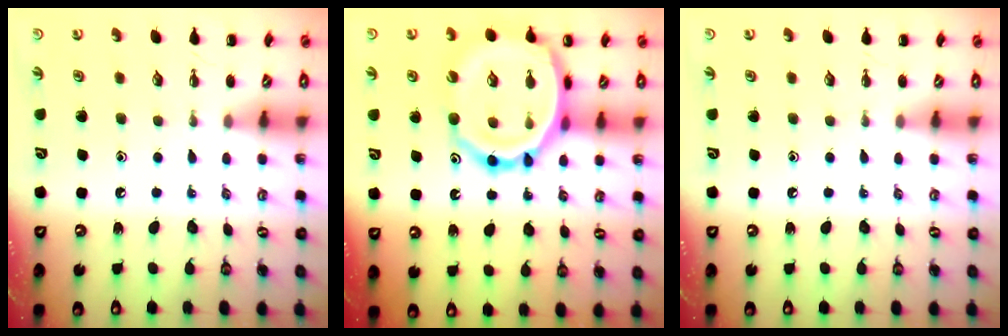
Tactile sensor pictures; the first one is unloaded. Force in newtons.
{"total": 19.1, "press": 18.9, "slide": 2.8}
{"total": 0.0}